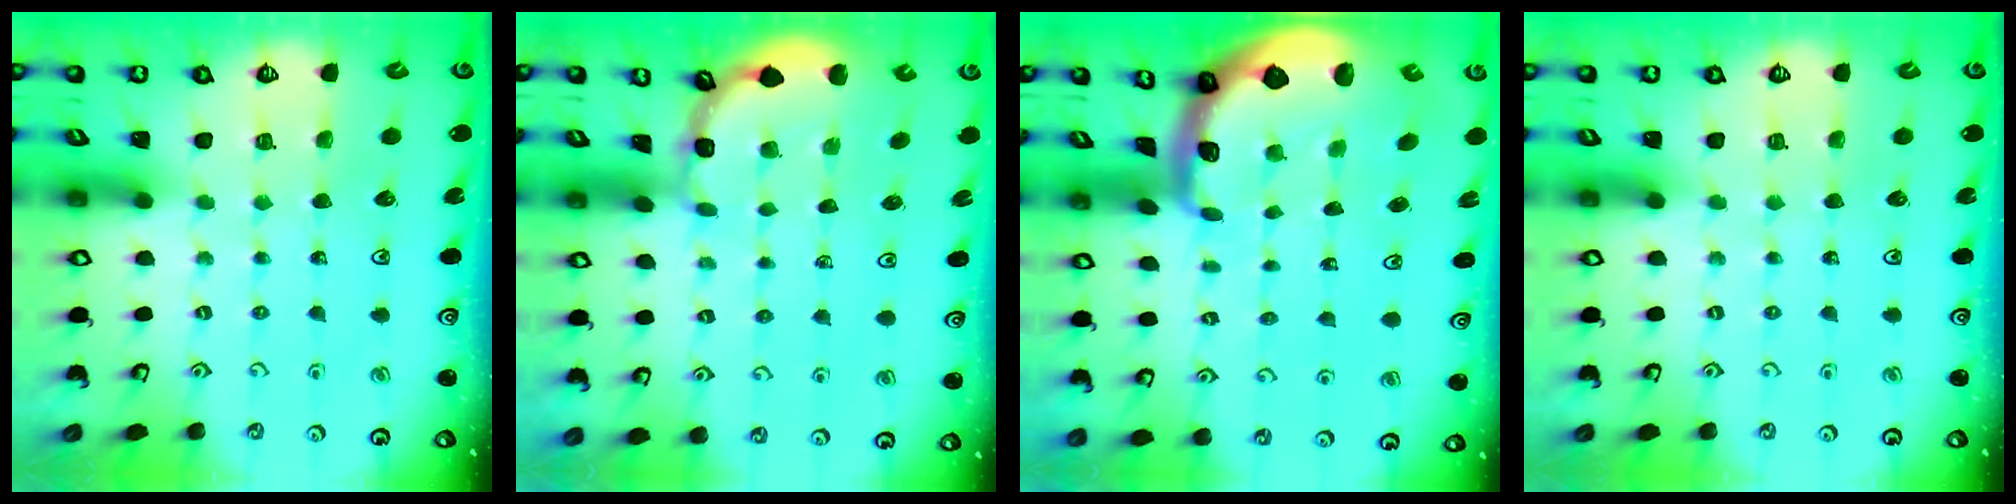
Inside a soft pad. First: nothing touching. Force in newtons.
{"total": 1.5, "press": 1.5, "slide": 0.2}
{"total": 2.9, "press": 2.9, "slide": 0.5}
{"total": 0.0}